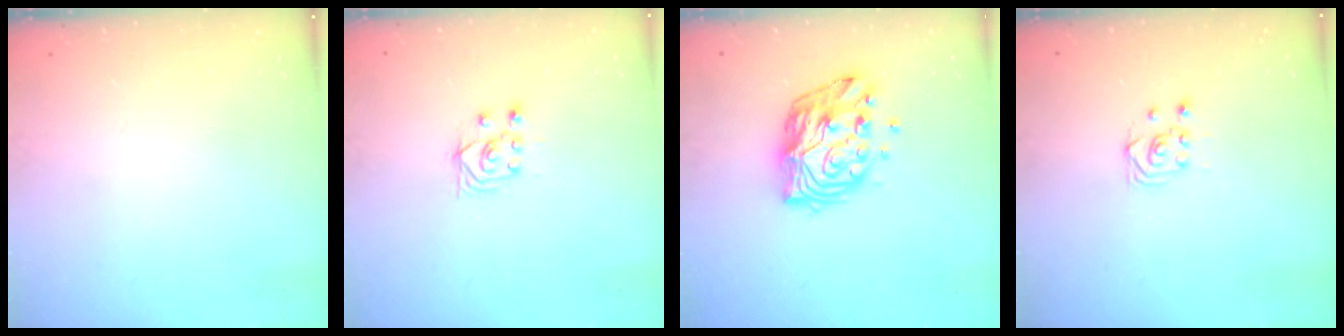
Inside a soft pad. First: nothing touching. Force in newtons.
{"total": 3.4, "press": 3.2, "slide": 0.9}
{"total": 11.7, "press": 11.7, "slide": 1.1}
{"total": 2.7, "press": 2.4, "slide": 1.3}